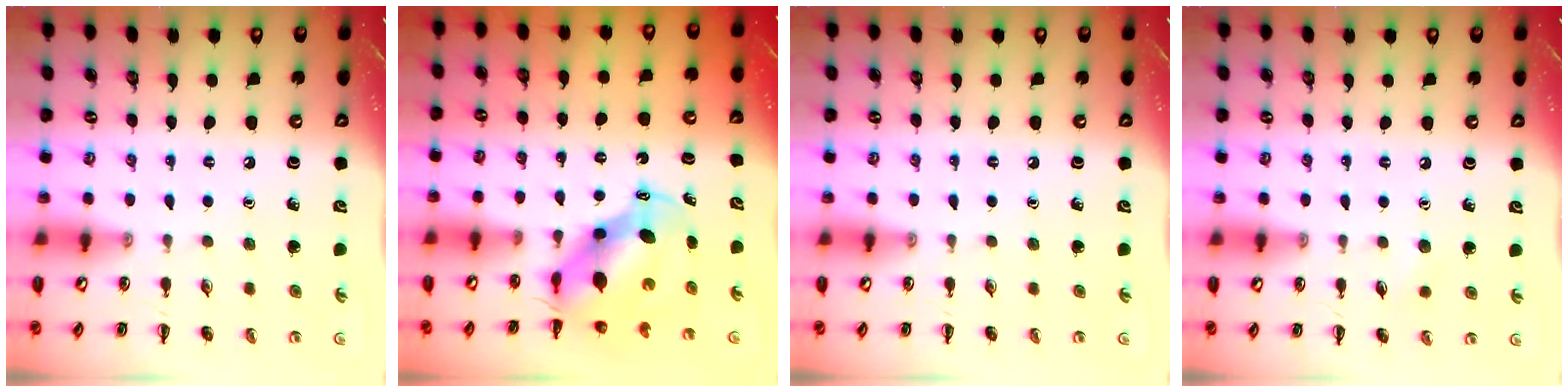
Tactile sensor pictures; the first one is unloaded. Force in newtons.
{"total": 7.6, "press": 7.5, "slide": 1.4}
{"total": 0.0}
{"total": 3.6, "press": 3.5, "slide": 0.9}